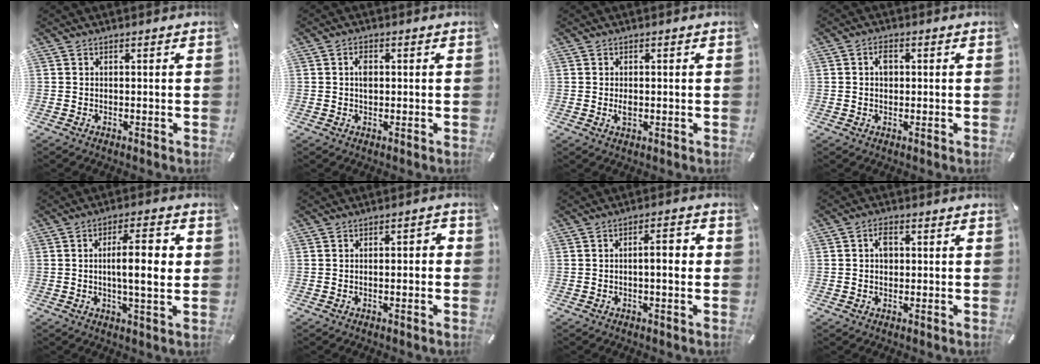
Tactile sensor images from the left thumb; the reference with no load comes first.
{"total": 2.9, "force": [0.3, 1.9, 2.1], "torque": [-0.037, 0.004, 0.002]}
{"total": 2.1, "force": [-0.2, 1.2, 1.7], "torque": [-0.040, -0.002, -0.007]}
{"total": 3.0, "force": [0.4, 2.0, 2.2], "torque": [-0.038, 0.005, 0.003]}
{"total": 11.8, "force": [0.8, 3.0, 11.4], "torque": [-0.169, 0.000, 0.004]}
{"total": 2.7, "force": [-1.0, 1.2, 2.1], "torque": [-0.036, 0.010, -0.021]}
{"total": 5.7, "force": [-0.2, 1.8, 5.4], "torque": [-0.082, 0.005, -0.010]}
{"total": 3.4, "force": [0.4, 2.3, 2.5], "torque": [-0.043, 0.006, 0.003]}